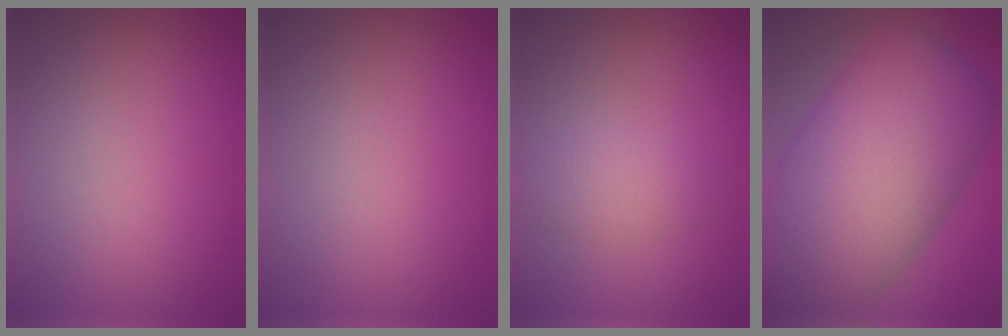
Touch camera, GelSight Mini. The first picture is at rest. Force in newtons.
{"total": 0.0}
{"total": 2.4, "press": 2.4, "slide": 0.0}
{"total": 14.4, "press": 14.3, "slide": 0.8}